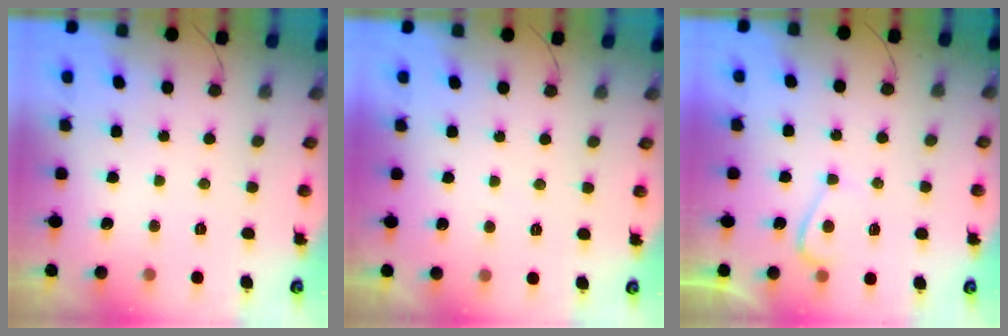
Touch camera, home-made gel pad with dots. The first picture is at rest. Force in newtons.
{"total": 0.8, "press": 0.7, "slide": 0.5}
{"total": 3.7, "press": 3.7, "slide": 0.5}